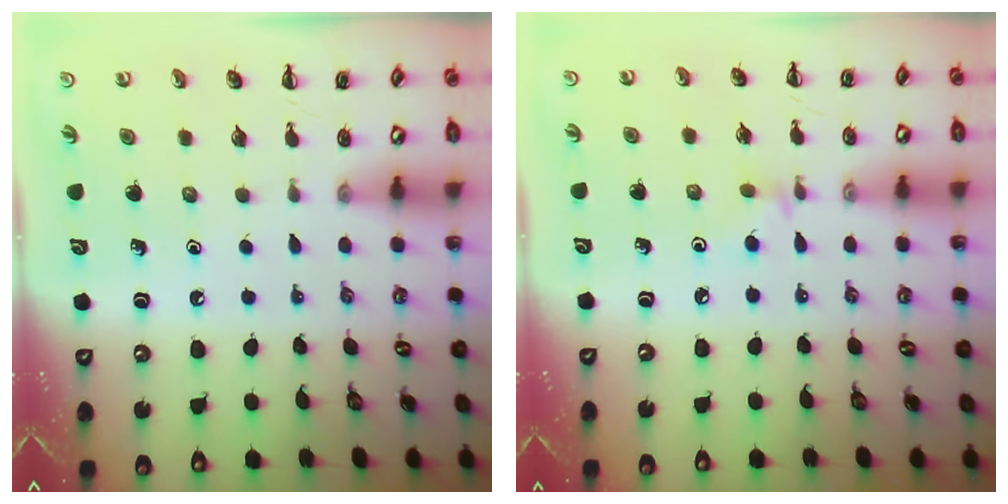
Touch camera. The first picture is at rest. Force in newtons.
{"total": 2.8, "press": 2.5, "slide": 1.1}